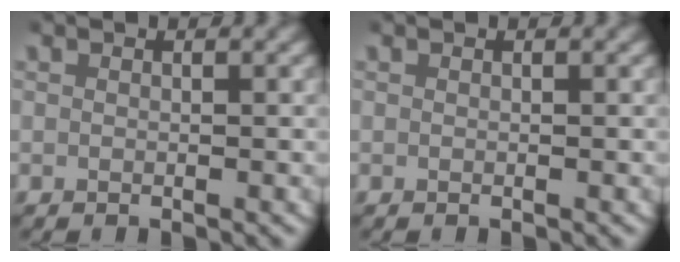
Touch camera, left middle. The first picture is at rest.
{"total": 0.0}